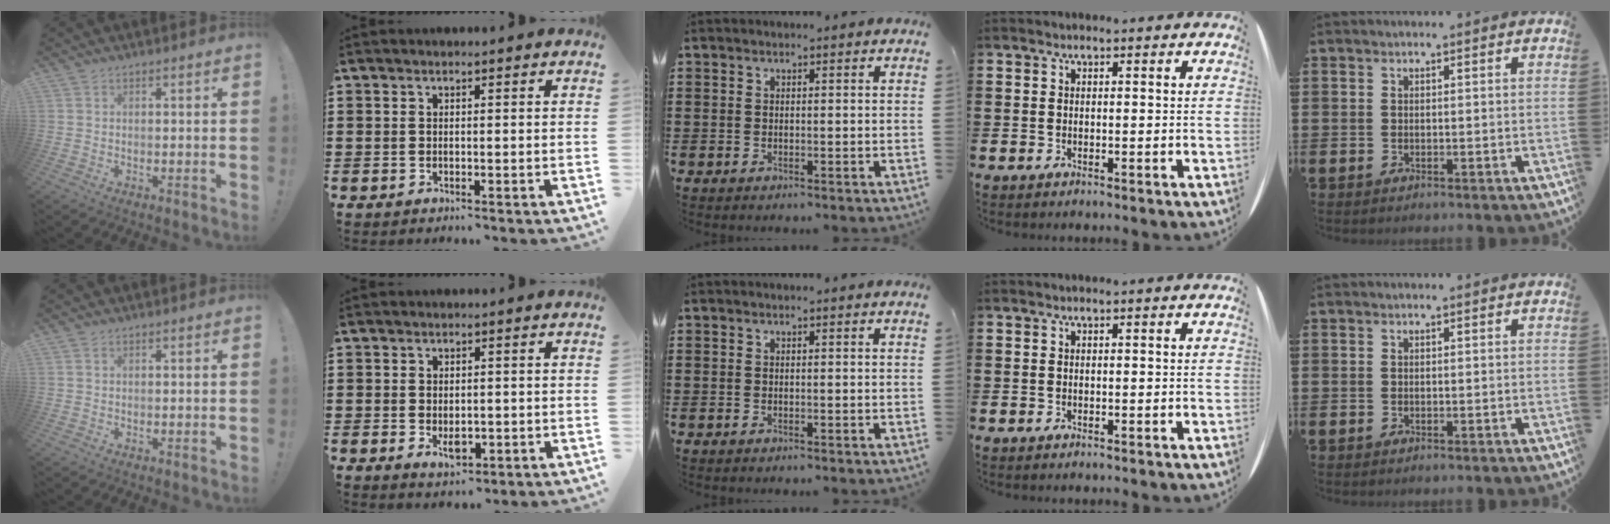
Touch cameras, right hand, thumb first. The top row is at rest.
{"index": {"total": 2.9, "force": [-0.5, 1.6, 2.4], "torque": [-0.036, -0.006, -0.009]}}